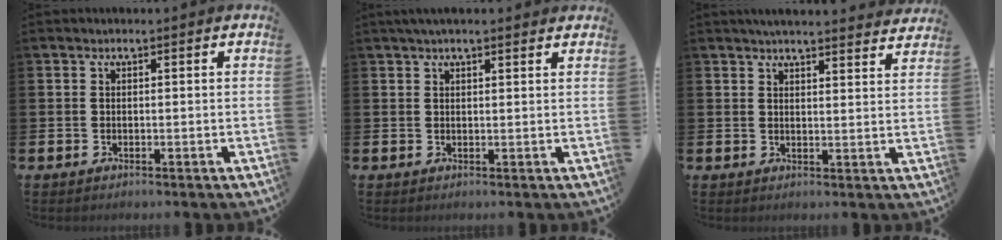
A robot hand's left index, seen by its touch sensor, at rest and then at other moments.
{"total": 2.2, "force": [2.0, 0.3, 0.9], "torque": [-0.017, 0.001, 0.036]}
{"total": 4.4, "force": [4.4, 0.2, 0.7], "torque": [-0.018, -0.022, 0.079]}